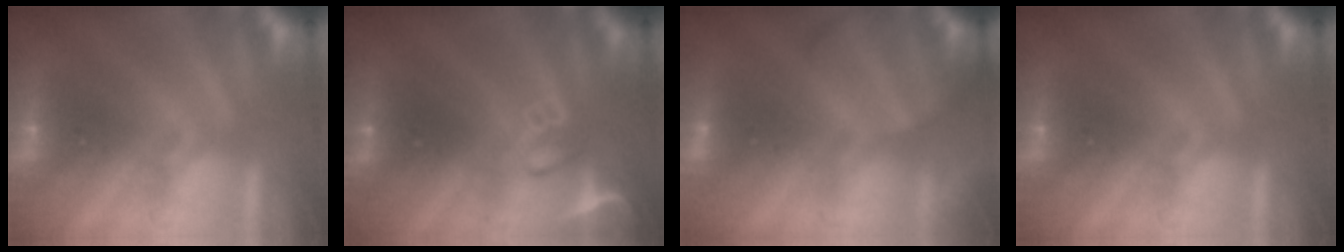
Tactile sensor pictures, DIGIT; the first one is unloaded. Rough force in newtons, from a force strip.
{"total": 2.4}
{"total": 7.6}
{"total": 0.0}